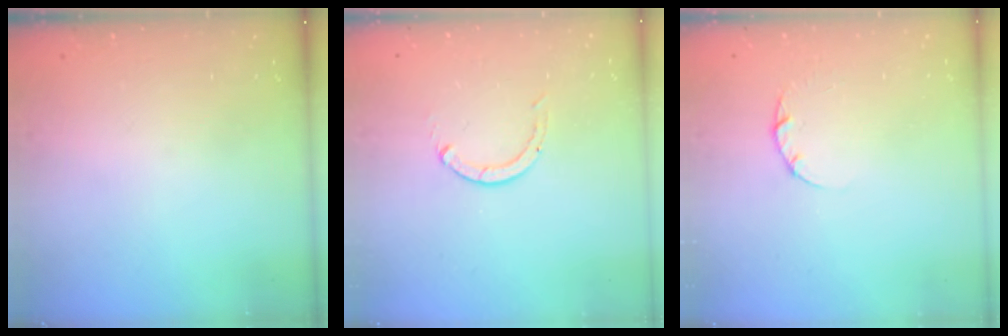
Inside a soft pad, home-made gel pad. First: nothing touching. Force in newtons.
{"total": 0.0}
{"total": 2.2, "press": 2.2, "slide": 0.3}